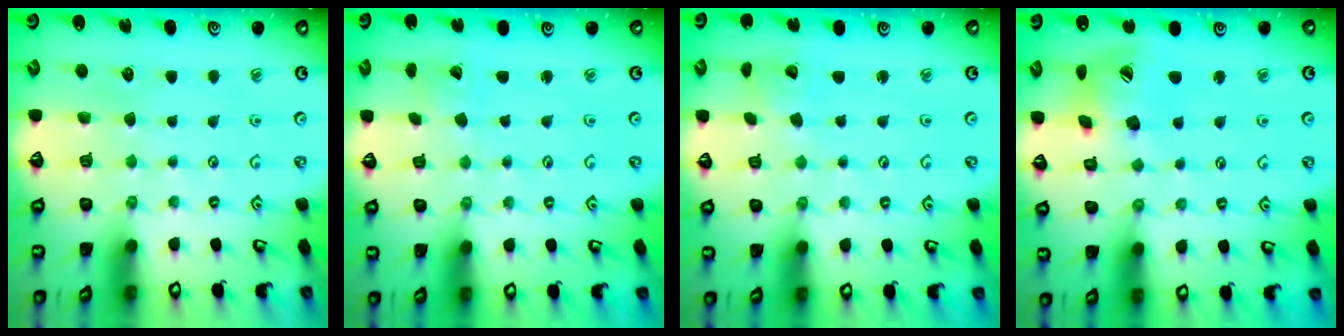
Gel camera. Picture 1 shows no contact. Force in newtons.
{"total": 2.4, "press": 2.4, "slide": 0.2}
{"total": 2.1, "press": 2.1, "slide": 0.3}
{"total": 12.9, "press": 12.9, "slide": 1.0}